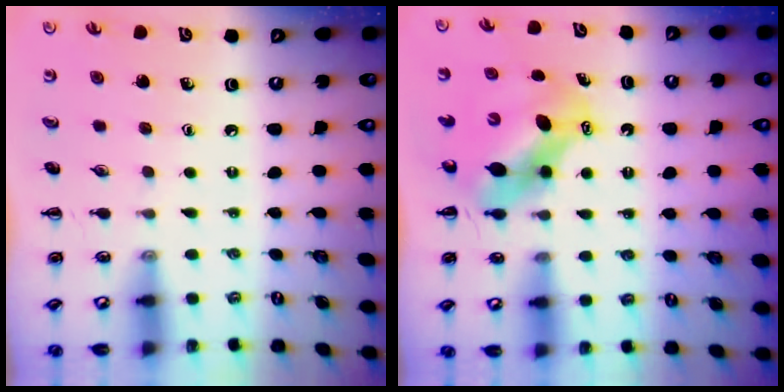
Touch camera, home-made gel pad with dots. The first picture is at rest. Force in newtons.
{"total": 6.7, "press": 6.5, "slide": 1.3}